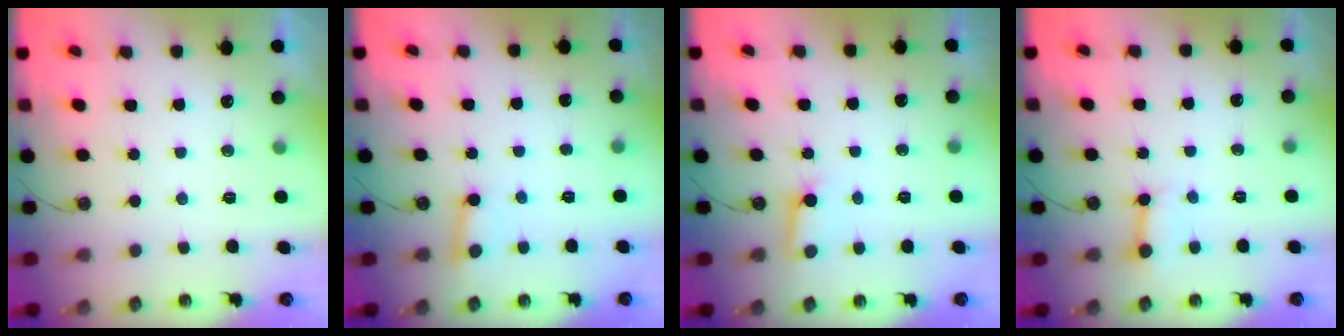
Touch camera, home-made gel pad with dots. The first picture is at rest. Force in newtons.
{"total": 2.6, "press": 2.6, "slide": 0.2}
{"total": 3.0, "press": 3.0, "slide": 0.2}
{"total": 4.2, "press": 4.2, "slide": 0.5}